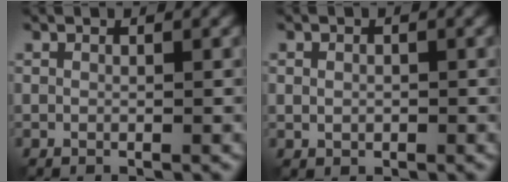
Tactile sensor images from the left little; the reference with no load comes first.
{"total": 1.0, "force": [-0.1, 0.9, 0.5], "torque": [-0.007, -0.002, -0.001]}